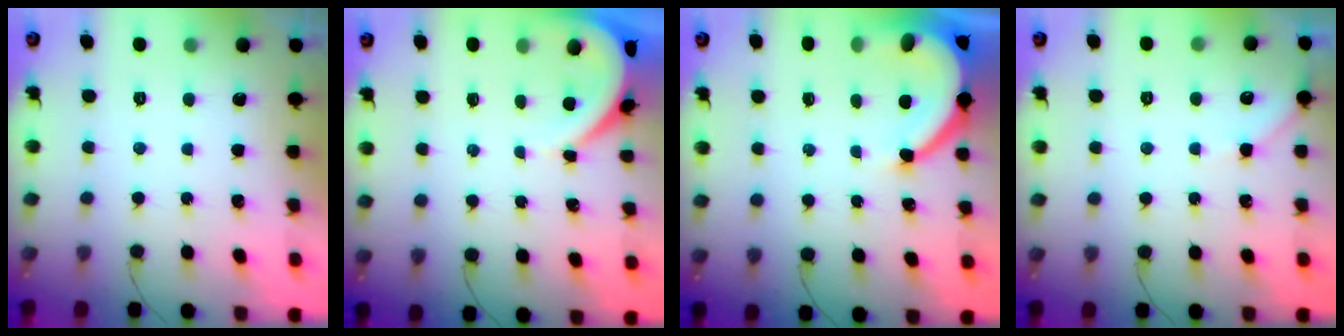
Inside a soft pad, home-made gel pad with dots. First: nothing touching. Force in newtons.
{"total": 3.5, "press": 3.5, "slide": 0.4}
{"total": 9.0, "press": 8.9, "slide": 0.9}
{"total": 3.3, "press": 3.3, "slide": 0.4}